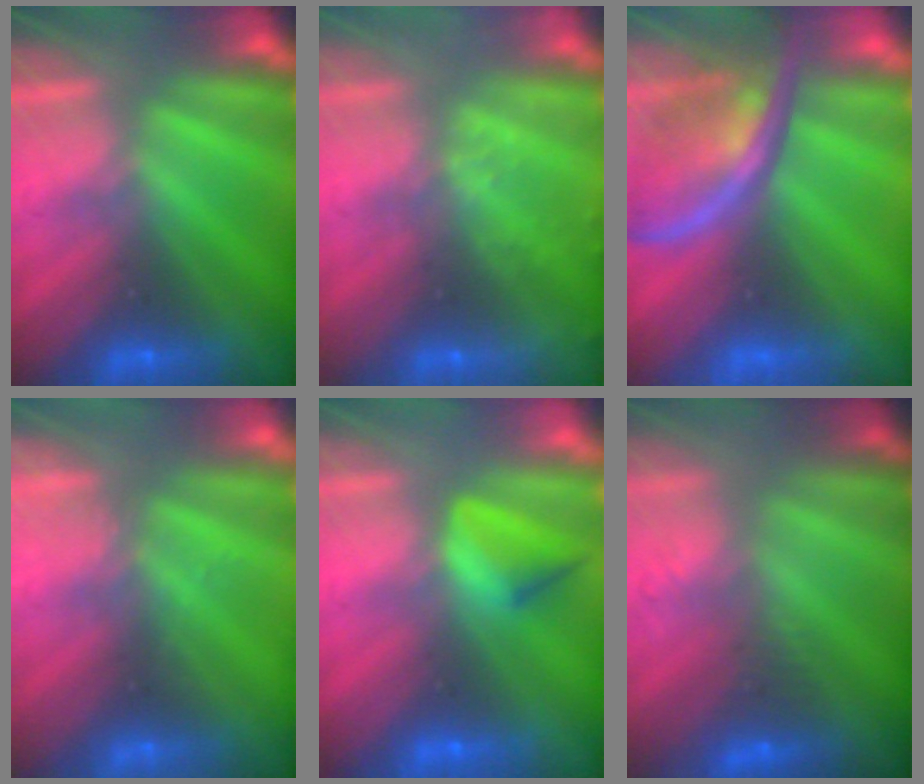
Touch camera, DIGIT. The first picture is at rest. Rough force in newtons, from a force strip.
{"total": 2.4}
{"total": 2.7}
{"total": 2.3}
{"total": 4.4}
{"total": 2.7}